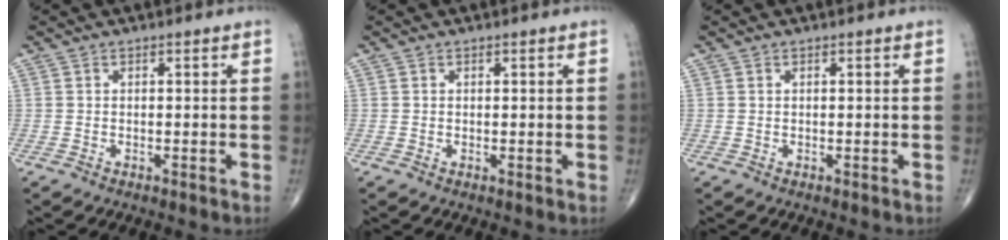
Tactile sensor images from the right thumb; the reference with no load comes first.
{"total": 0.0}
{"total": 0.0}